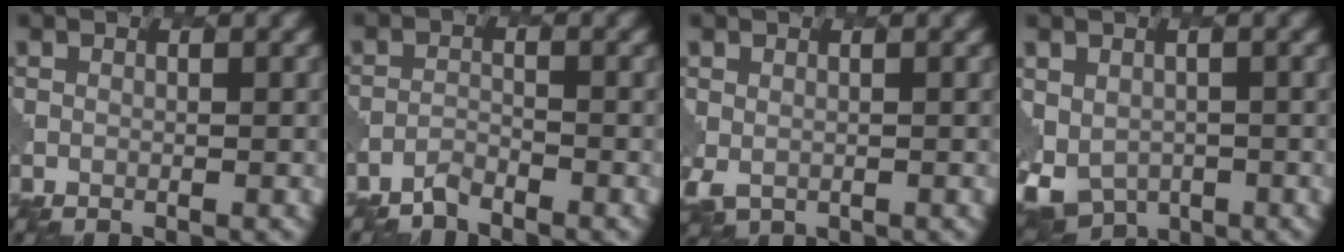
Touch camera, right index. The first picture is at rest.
{"total": 1.2, "force": [-1.2, 0.1, -0.2], "torque": [0.003, 0.001, -0.027]}
{"total": 1.3, "force": [-0.3, 1.1, 0.7], "torque": [-0.020, -0.006, 0.000]}
{"total": 5.6, "force": [-0.8, 4.6, 3.2], "torque": [-0.067, -0.026, 0.005]}